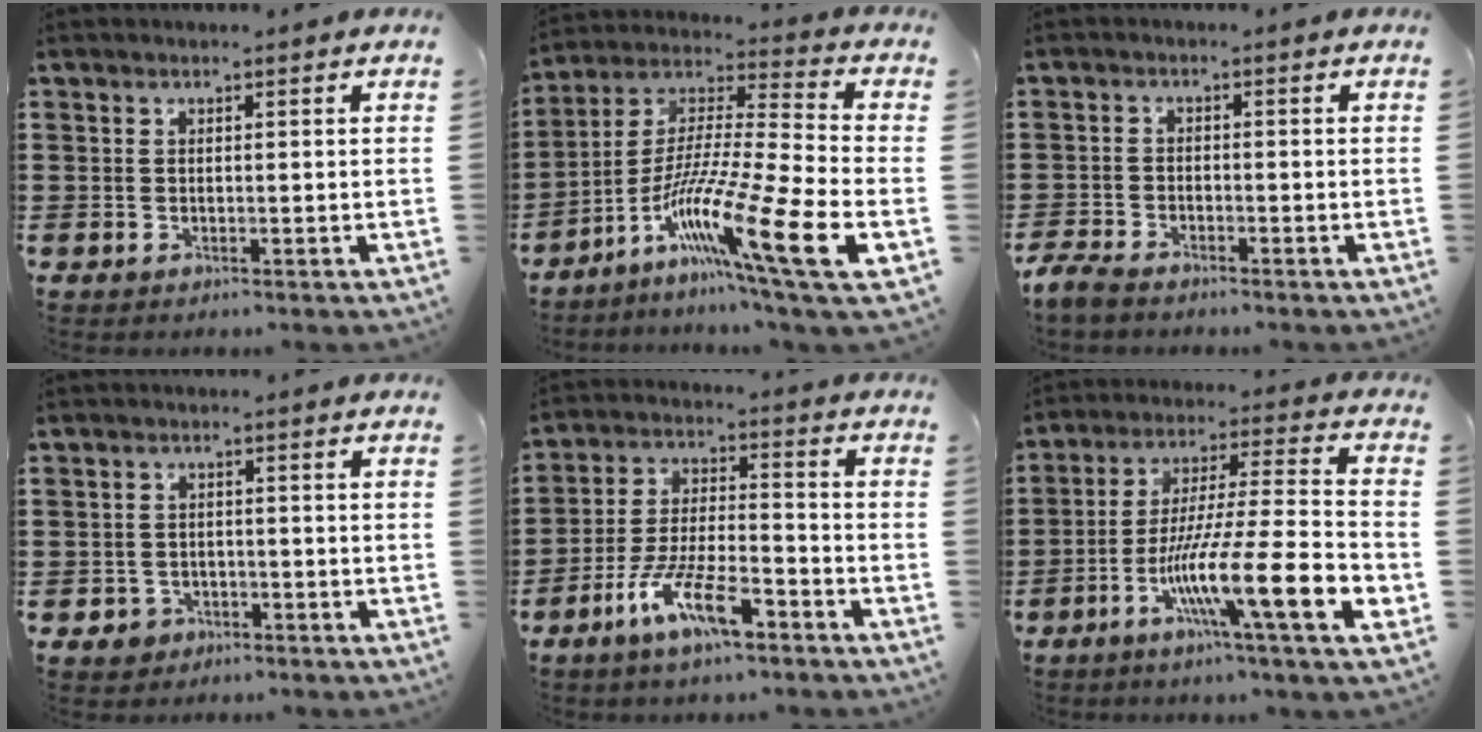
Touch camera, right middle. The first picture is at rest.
{"total": 16.6, "force": [-8.6, 0.3, 14.2], "torque": [-0.282, -0.022, -0.162]}
{"total": 2.8, "force": [-2.6, 0.6, 0.8], "torque": [-0.036, -0.002, -0.060]}
{"total": 1.9, "force": [-1.4, 1.3, 0.3], "torque": [-0.011, 0.003, -0.031]}
{"total": 9.6, "force": [-6.2, 2.2, 7.1], "torque": [-0.154, -0.004, -0.120]}
{"total": 16.3, "force": [-7.1, 1.6, 14.6], "torque": [-0.263, -0.009, -0.122]}